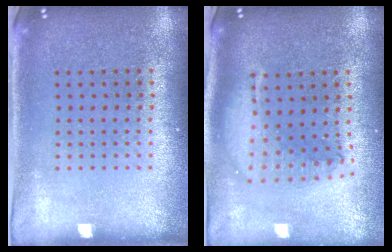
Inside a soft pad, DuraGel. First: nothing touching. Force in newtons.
{"total": 1.9, "press": 1.6, "slide": 1.2}